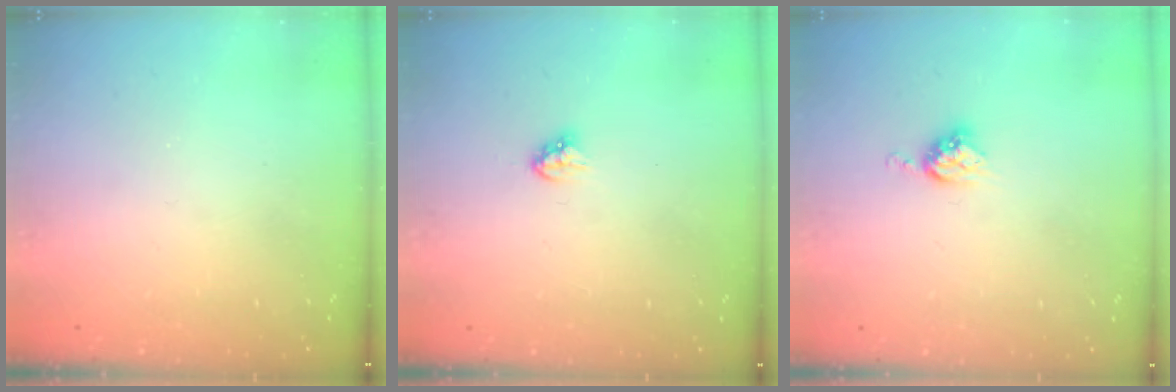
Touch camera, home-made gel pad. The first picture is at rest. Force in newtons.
{"total": 3.5, "press": 3.5, "slide": 0.2}
{"total": 5.8, "press": 5.8, "slide": 0.3}